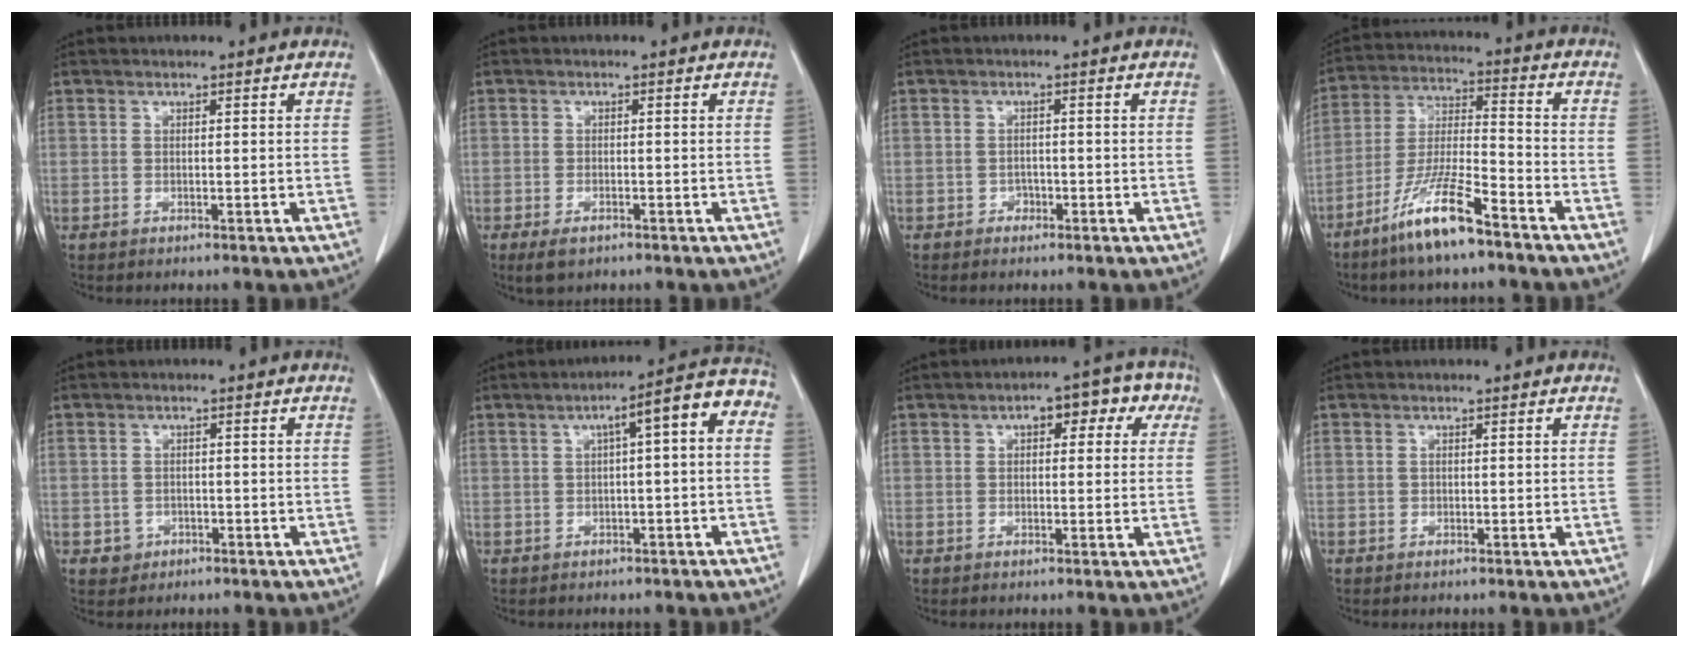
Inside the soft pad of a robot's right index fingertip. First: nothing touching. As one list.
[{"total": 2.8, "force": [-1.8, 1.2, 1.8], "torque": [-0.040, -0.006, -0.023]}, {"total": 1.2, "force": [-0.8, 0.9, 0.3], "torque": [-0.003, 0.005, -0.013]}, {"total": 11.8, "force": [-8.1, 1.1, 8.6], "torque": [-0.177, -0.021, -0.157]}, {"total": 2.2, "force": [-0.8, 2.0, 0.2], "torque": [0.003, 0.010, -0.009]}, {"total": 8.2, "force": [1.0, 1.3, 8.1], "torque": [-0.108, 0.037, 0.006]}, {"total": 7.5, "force": [2.7, 3.6, 6.0], "torque": [-0.062, 0.038, 0.026]}, {"total": 0.0}]